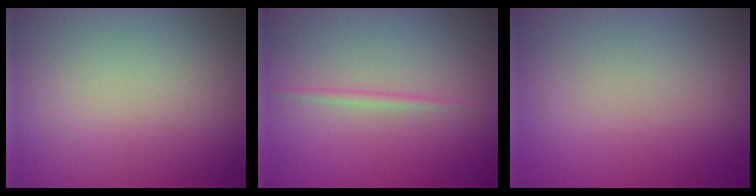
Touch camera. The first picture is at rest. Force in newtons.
{"total": 0.9, "press": 0.9, "slide": 0.1}
{"total": 0.0}